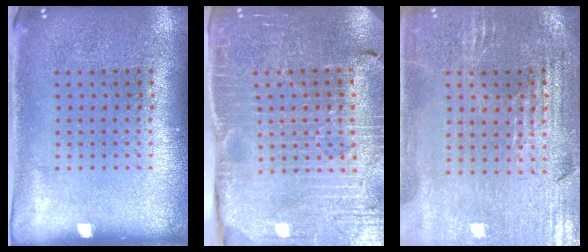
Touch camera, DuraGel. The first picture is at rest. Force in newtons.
{"total": 3.6, "press": 3.6, "slide": 0.4}
{"total": 1.8, "press": 1.7, "slide": 0.4}